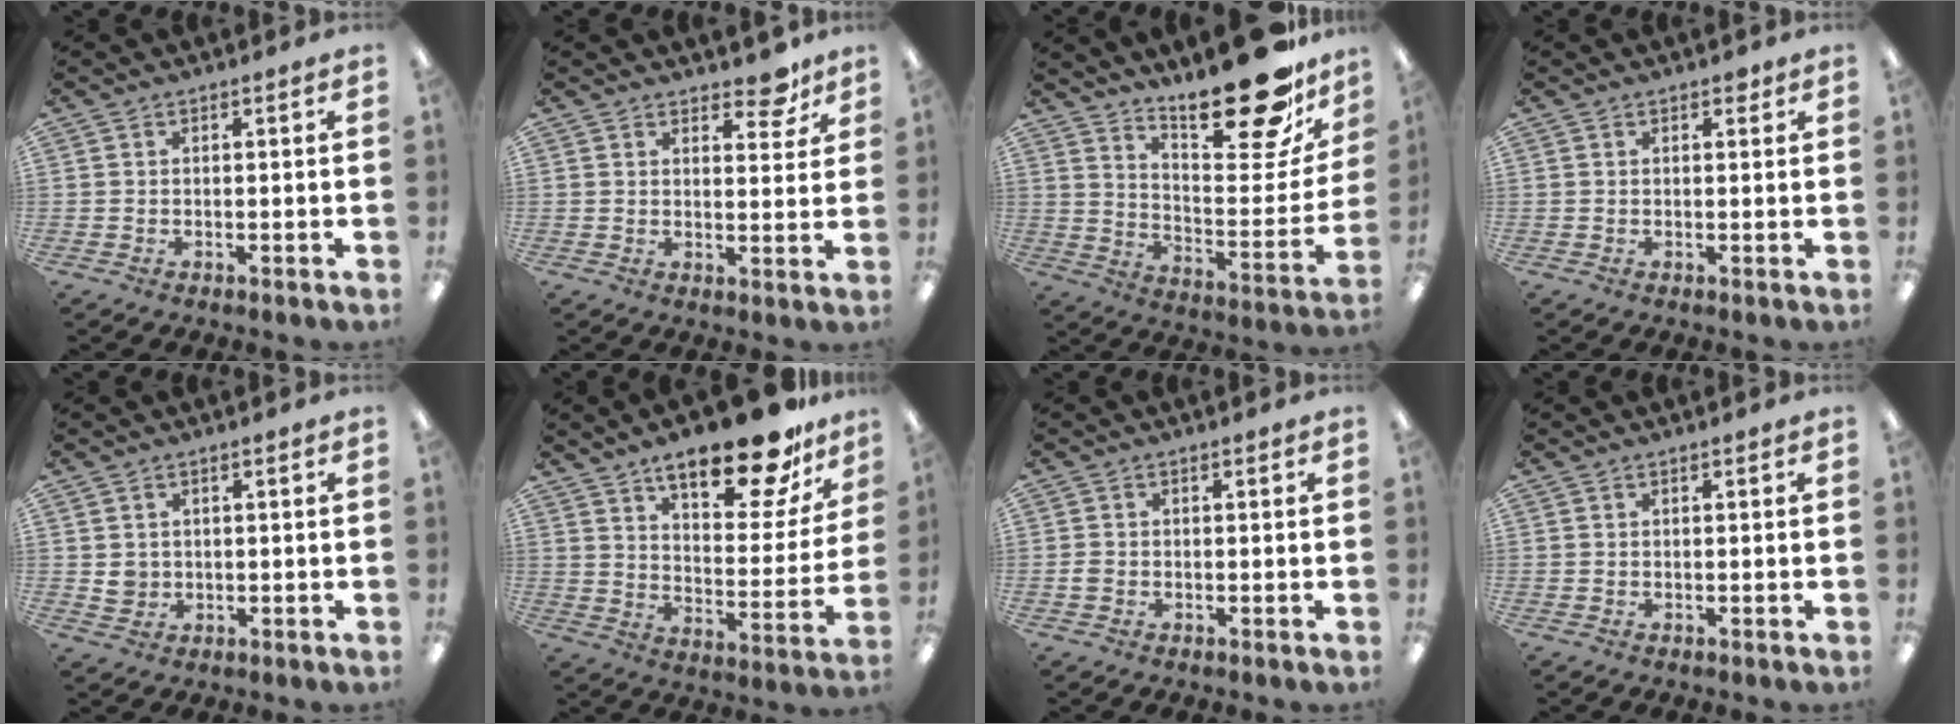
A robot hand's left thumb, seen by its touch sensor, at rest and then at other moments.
{"total": 6.5, "force": [5.1, 2.8, 3.0], "torque": [-0.023, -0.032, 0.084]}
{"total": 24.1, "force": [18.7, 7.2, 13.4], "torque": [-0.179, -0.135, 0.305]}
{"total": 1.4, "force": [0.9, 0.8, 0.7], "torque": [0.001, -0.003, 0.012]}
{"total": 2.7, "force": [0.8, 2.6, 0.6], "torque": [-0.007, 0.000, 0.014]}
{"total": 21.2, "force": [15.6, 6.8, 12.7], "torque": [-0.180, -0.099, 0.253]}
{"total": 1.3, "force": [-0.3, 1.0, 0.6], "torque": [-0.011, 0.003, -0.006]}
{"total": 0.0}